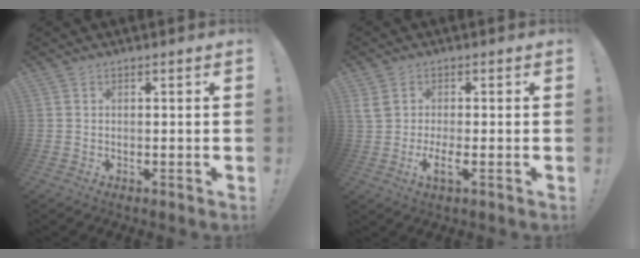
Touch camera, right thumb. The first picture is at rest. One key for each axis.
{"total": 5.0, "fx": -0.8, "fy": 1.7, "fz": 4.6, "tx": -0.092, "ty": -0.015, "tz": -0.016}